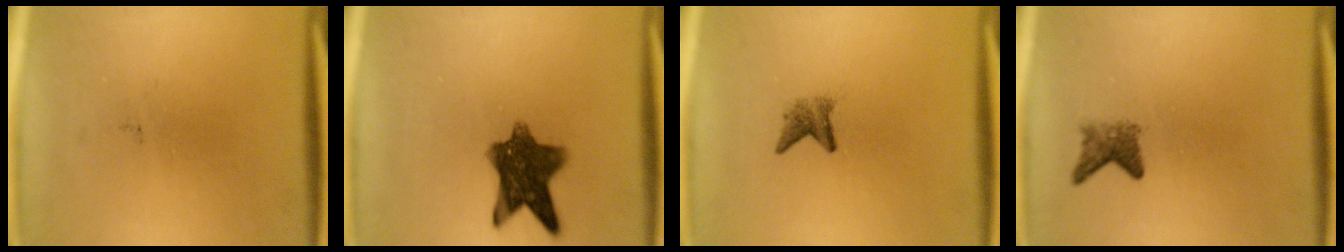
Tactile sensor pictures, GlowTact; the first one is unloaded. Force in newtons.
{"total": 9.7}
{"total": 2.0}
{"total": 2.3}